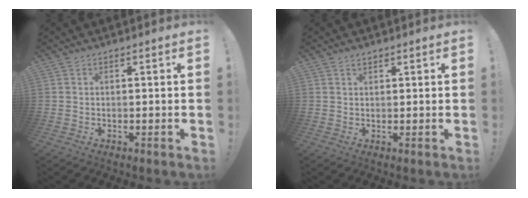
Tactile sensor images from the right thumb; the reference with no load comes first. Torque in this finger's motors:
{"motor_torque": [-0.12, 0.70, 0.33, 0.11, -0.03]}